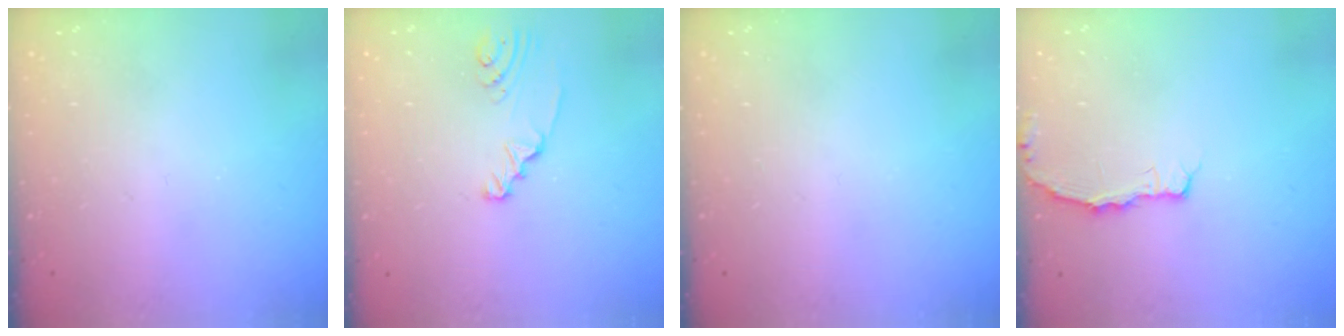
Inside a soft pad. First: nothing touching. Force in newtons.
{"total": 2.3, "press": 2.3, "slide": 0.3}
{"total": 0.0}
{"total": 2.9, "press": 2.9, "slide": 0.5}